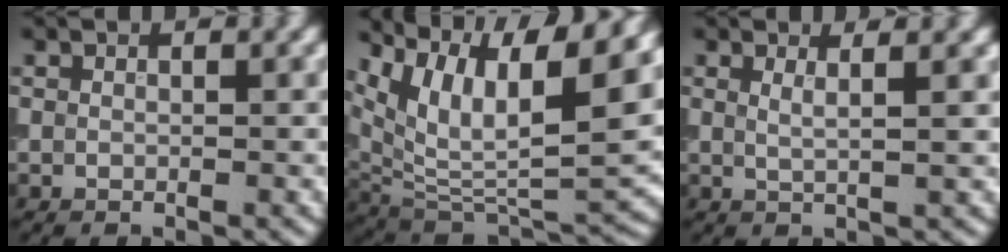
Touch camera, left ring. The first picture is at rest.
{"total": 15.4, "force": [7.8, 6.8, 11.3], "torque": [-0.188, 0.028, 0.140]}
{"total": 2.2, "force": [1.0, 0.7, 1.8], "torque": [-0.018, -0.001, 0.005]}